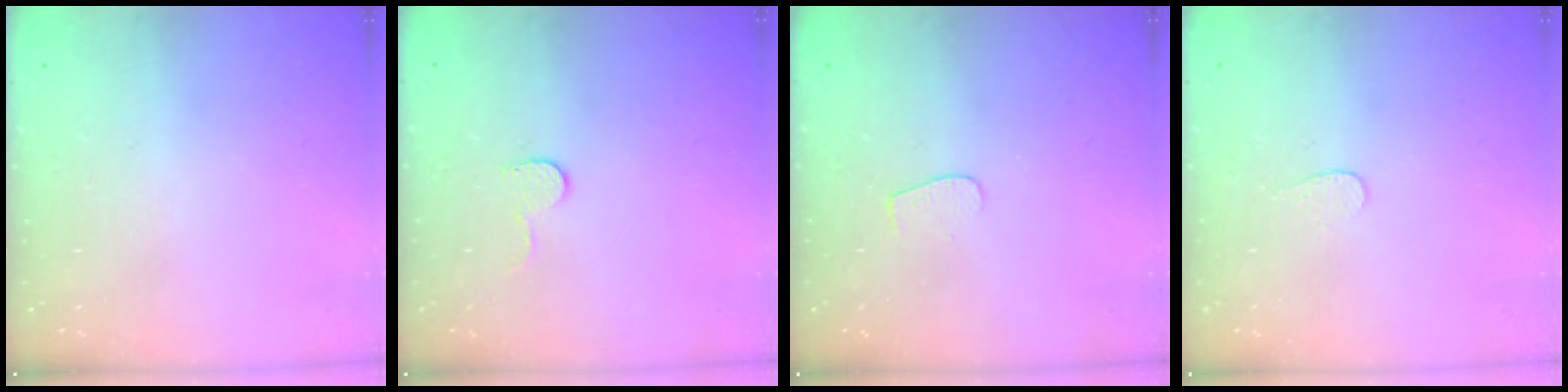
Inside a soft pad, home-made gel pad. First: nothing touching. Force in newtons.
{"total": 4.6, "press": 4.6, "slide": 0.4}
{"total": 3.9, "press": 3.9, "slide": 0.4}
{"total": 3.3, "press": 3.3, "slide": 0.3}